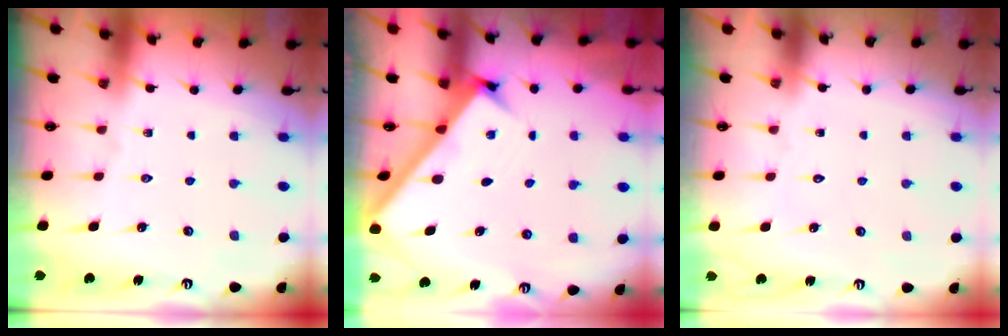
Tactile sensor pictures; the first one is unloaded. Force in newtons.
{"total": 2.9, "press": 2.9, "slide": 0.4}
{"total": 1.6, "press": 1.6, "slide": 0.0}